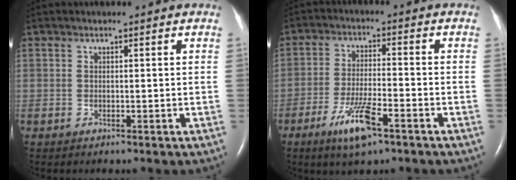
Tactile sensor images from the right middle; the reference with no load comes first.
{"total": 7.9, "force": [-4.6, 1.3, 6.3], "torque": [-0.127, -0.012, -0.080]}